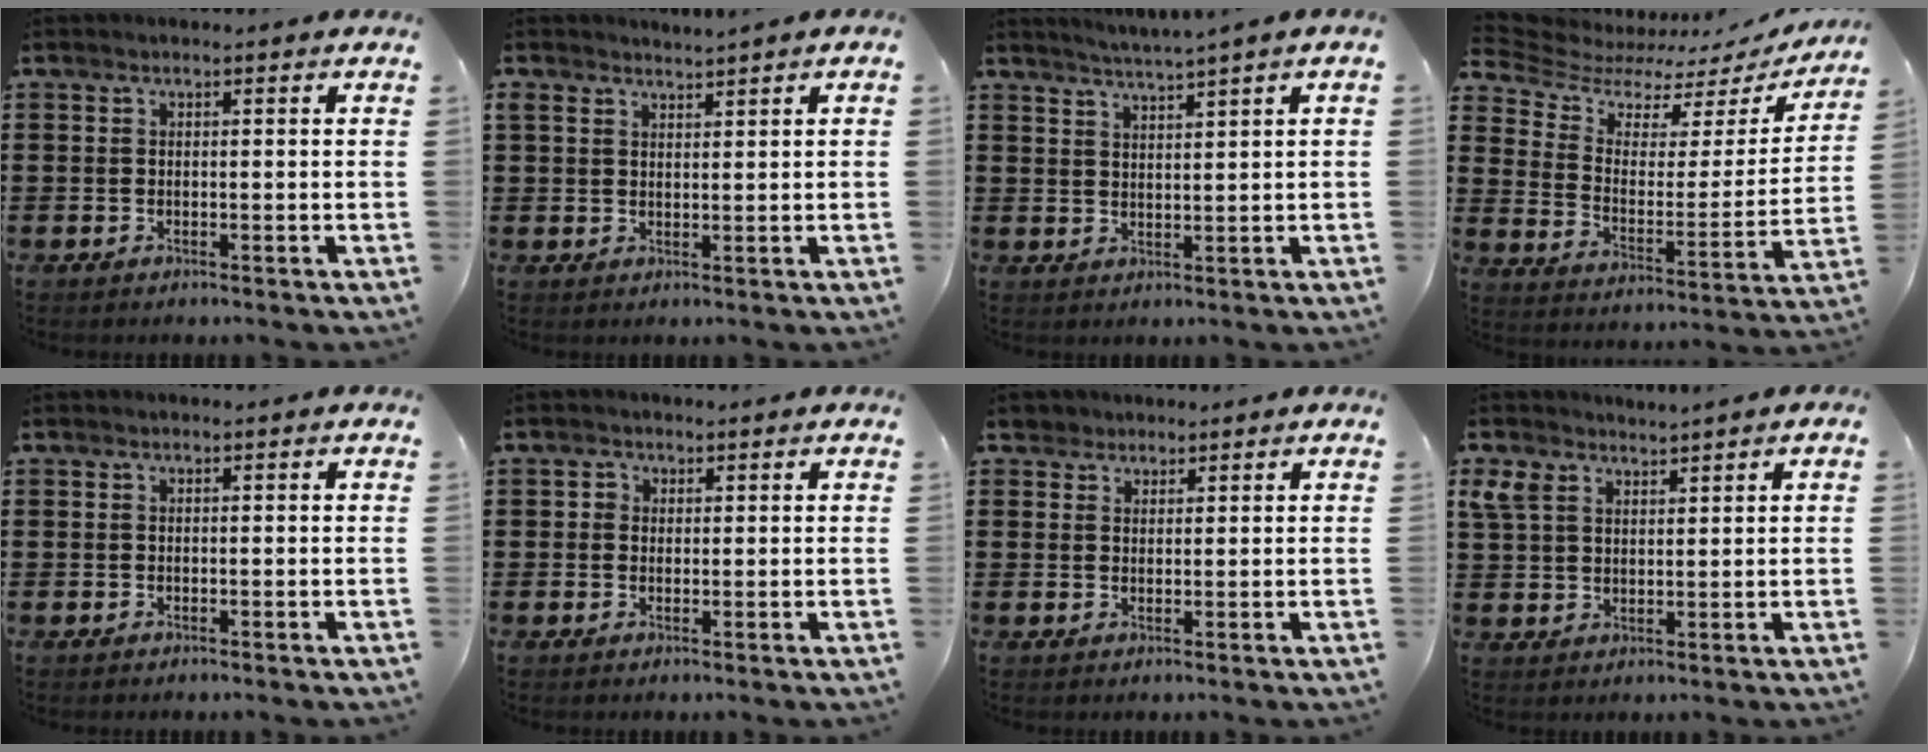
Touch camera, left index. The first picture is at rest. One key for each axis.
{"total": 1.6, "fx": 1.6, "fy": 0.2, "fz": 0.2, "tx": -0.009, "ty": 0.002, "tz": 0.032}
{"total": 2.2, "fx": 1.9, "fy": -0.8, "fz": 0.7, "tx": -0.017, "ty": -0.011, "tz": 0.034}
{"total": 6.3, "fx": 5.1, "fy": 3.0, "fz": 2.0, "tx": -0.073, "ty": -0.034, "tz": 0.087}
{"total": 0.0}
{"total": 1.3, "fx": 0.4, "fy": 1.2, "fz": 0.2, "tx": -0.009, "ty": 0.006, "tz": 0.006}
{"total": 2.0, "fx": 1.6, "fy": 1.1, "fz": 0.0, "tx": -0.008, "ty": 0.007, "tz": 0.032}
{"total": 3.8, "fx": 2.8, "fy": 2.0, "fz": 1.6, "tx": -0.044, "ty": 0.008, "tz": 0.053}